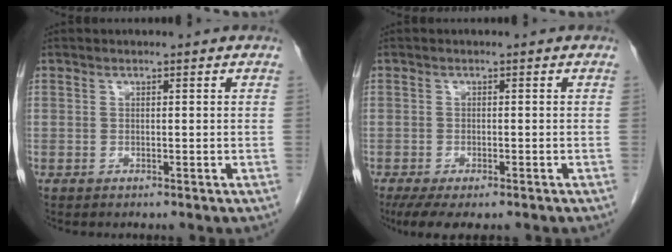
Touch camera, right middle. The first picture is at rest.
{"total": 6.9, "force": [-4.9, 2.3, 4.1], "torque": [-0.060, -0.014, -0.077]}